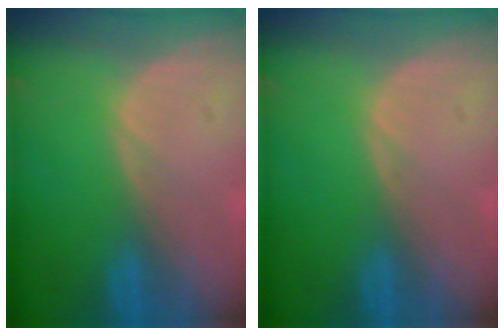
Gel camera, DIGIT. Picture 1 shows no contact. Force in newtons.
{"total": 0.0}